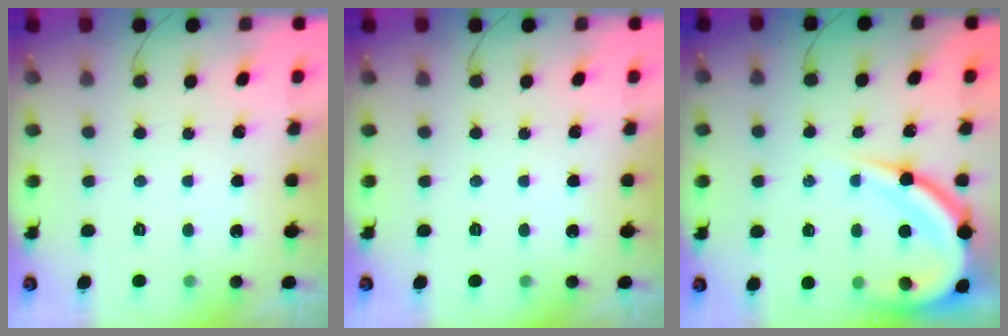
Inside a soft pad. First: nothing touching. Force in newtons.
{"total": 0.0}
{"total": 12.8, "press": 12.8, "slide": 1.2}